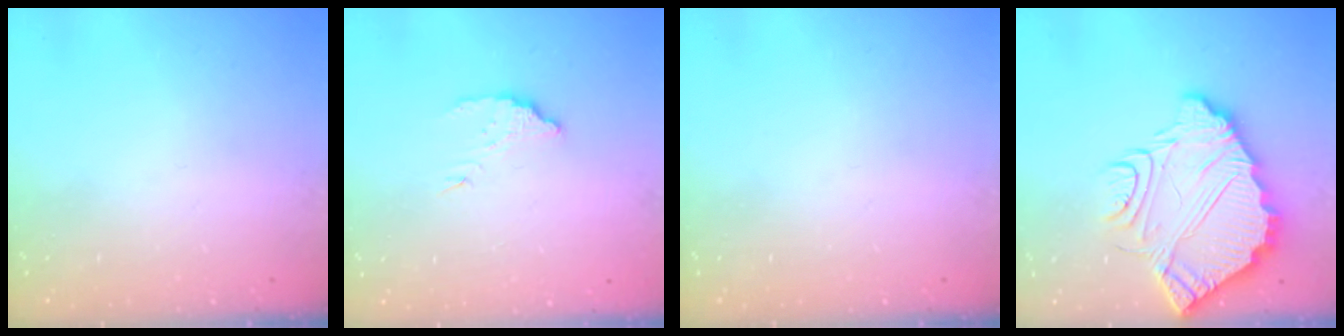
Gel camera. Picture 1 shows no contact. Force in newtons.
{"total": 3.2, "press": 3.2, "slide": 0.1}
{"total": 0.0}
{"total": 13.2, "press": 13.1, "slide": 0.9}